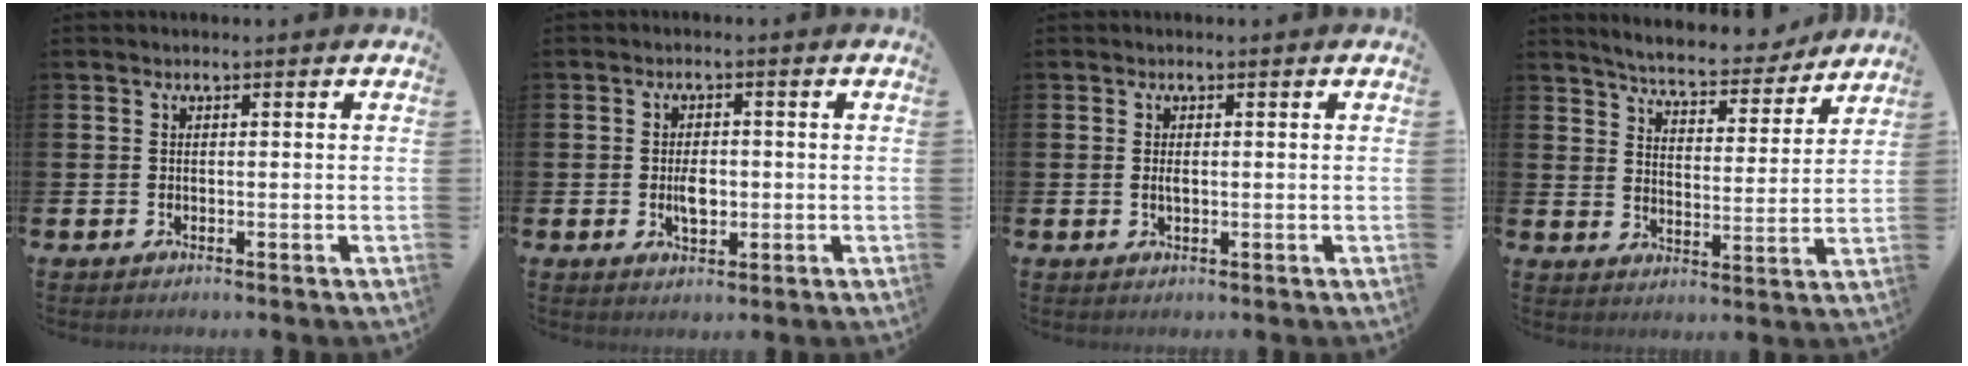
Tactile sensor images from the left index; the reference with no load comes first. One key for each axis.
{"total": 3.2, "fx": -0.3, "fy": 1.8, "fz": 2.6, "tx": -0.040, "ty": 0.000, "tz": -0.007}
{"total": 0.9, "fx": 0.1, "fy": 0.4, "fz": 0.8, "tx": -0.016, "ty": 0.002, "tz": 0.001}
{"total": 6.3, "fx": 6.1, "fy": 0.9, "fz": 1.3, "tx": -0.048, "ty": -0.044, "tz": 0.104}